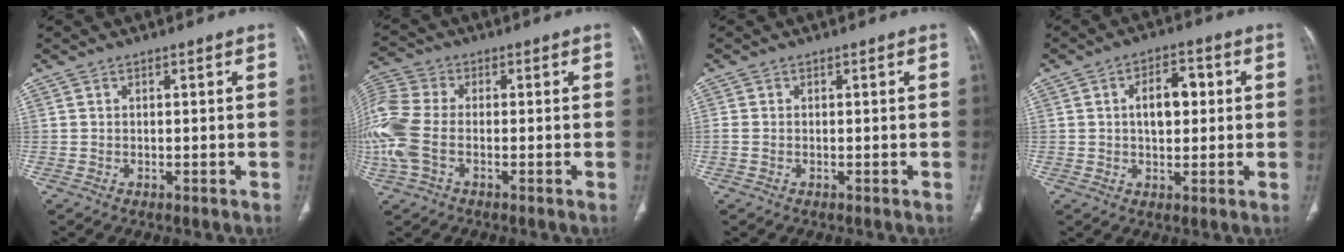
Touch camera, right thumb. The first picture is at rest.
{"total": 12.9, "force": [-2.1, 7.9, 9.9], "torque": [-0.266, 0.013, -0.040]}
{"total": 1.1, "force": [-0.2, 0.7, 0.8], "torque": [-0.025, -0.003, -0.003]}
{"total": 7.2, "force": [1.1, 4.3, 5.7], "torque": [-0.072, 0.014, 0.015]}